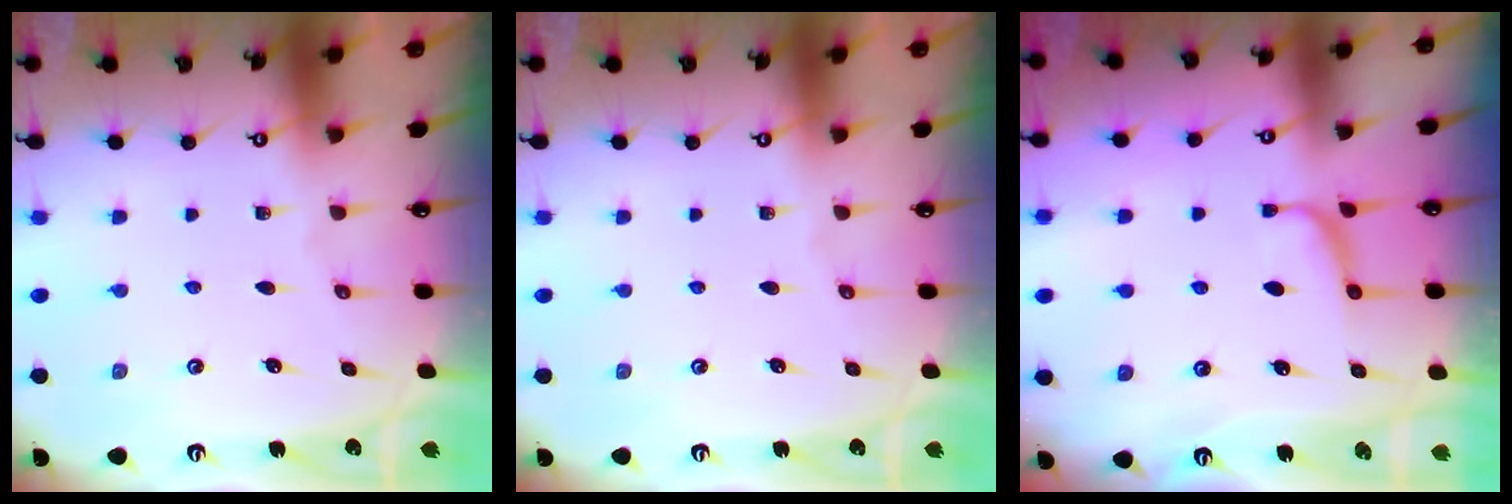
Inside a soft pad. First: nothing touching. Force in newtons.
{"total": 0.0}
{"total": 0.7, "press": 0.3, "slide": 0.6}